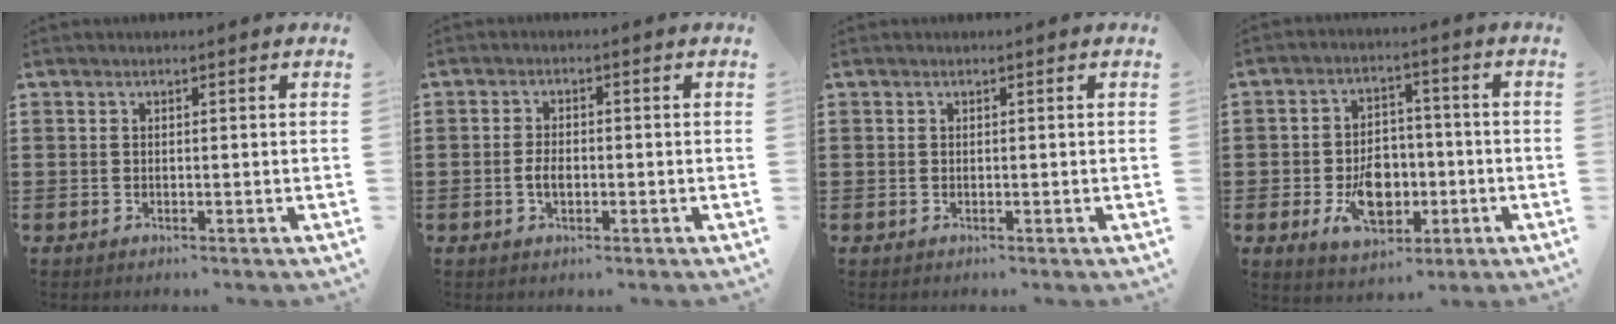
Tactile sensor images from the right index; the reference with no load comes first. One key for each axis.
{"total": 2.7, "fx": -0.6, "fy": 1.4, "fz": 2.2, "tx": -0.049, "ty": -0.001, "tz": -0.013}
{"total": 0.0}
{"total": 8.6, "fx": -2.2, "fy": 5.5, "fz": 6.2, "tx": -0.102, "ty": -0.001, "tz": -0.040}